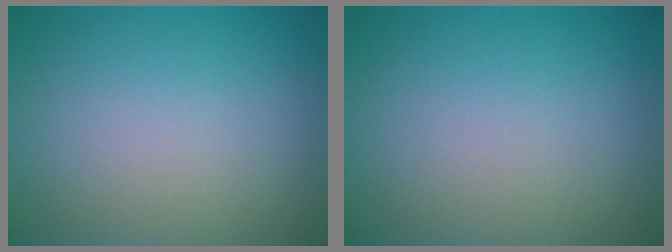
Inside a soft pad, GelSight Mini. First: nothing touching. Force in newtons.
{"total": 0.0}